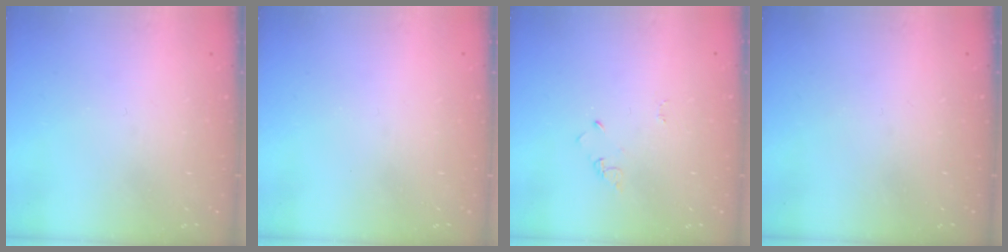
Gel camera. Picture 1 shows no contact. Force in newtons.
{"total": 0.0}
{"total": 2.9, "press": 2.9, "slide": 0.3}
{"total": 0.0}